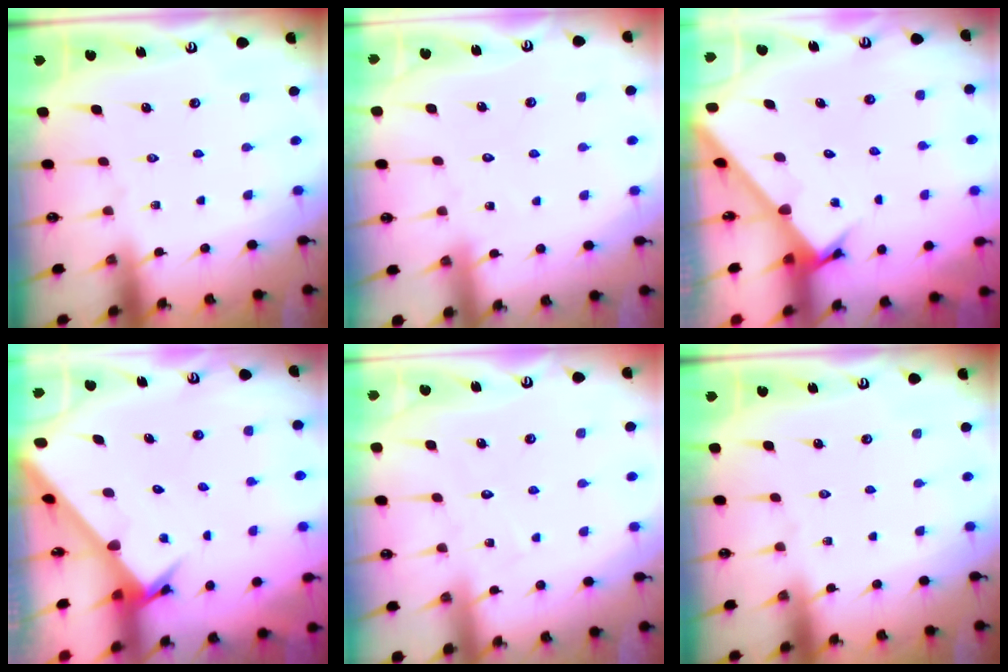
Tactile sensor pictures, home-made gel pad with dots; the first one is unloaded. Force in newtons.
{"total": 5.3, "press": 5.3, "slide": 0.4}
{"total": 2.7, "press": 2.7, "slide": 0.2}
{"total": 3.2, "press": 3.1, "slide": 0.2}
{"total": 4.7, "press": 4.7, "slide": 0.3}
{"total": 0.0}